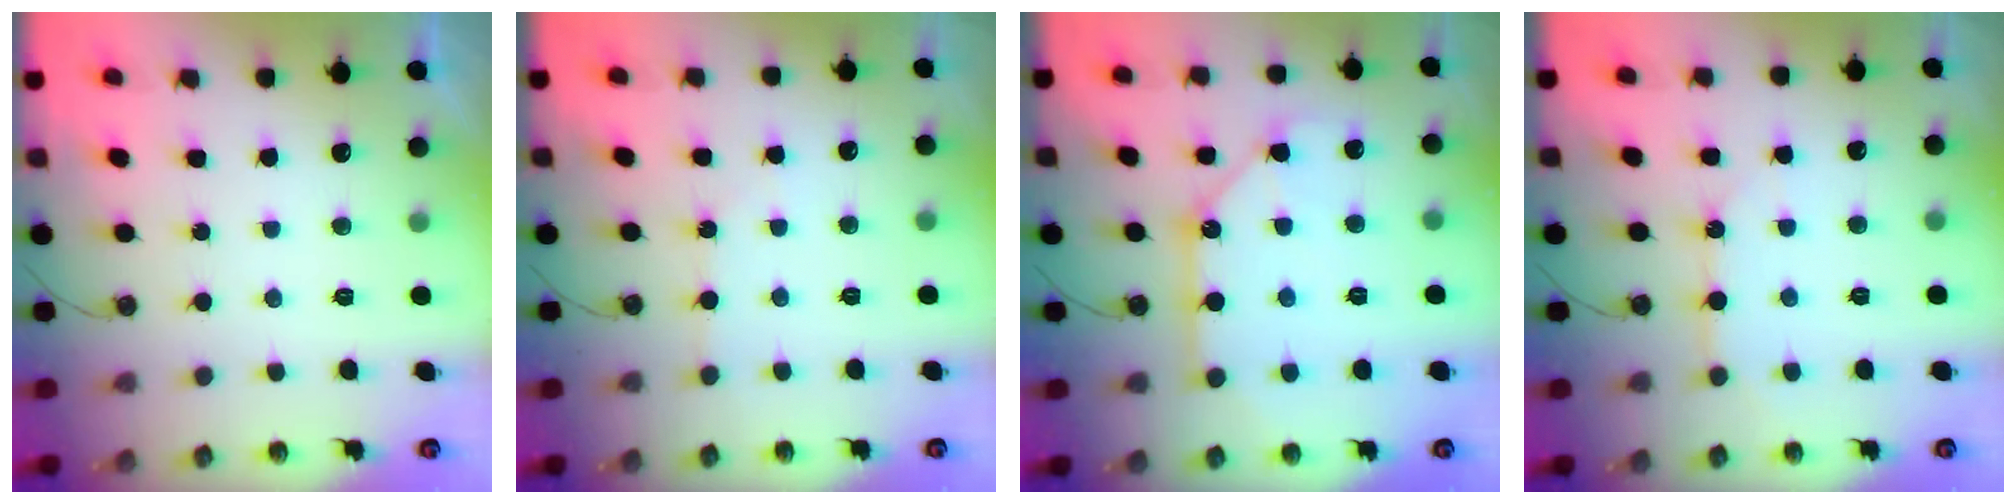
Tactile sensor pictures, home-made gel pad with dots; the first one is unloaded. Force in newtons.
{"total": 2.6, "press": 2.6, "slide": 0.3}
{"total": 12.1, "press": 12.0, "slide": 1.3}
{"total": 7.4, "press": 7.4, "slide": 0.6}